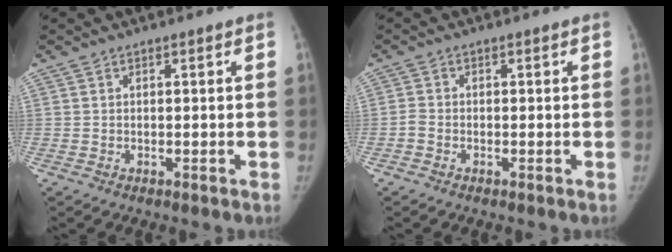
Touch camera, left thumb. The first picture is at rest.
{"total": 1.4, "force": [-0.8, 1.0, 0.7], "torque": [-0.016, 0.002, -0.020]}